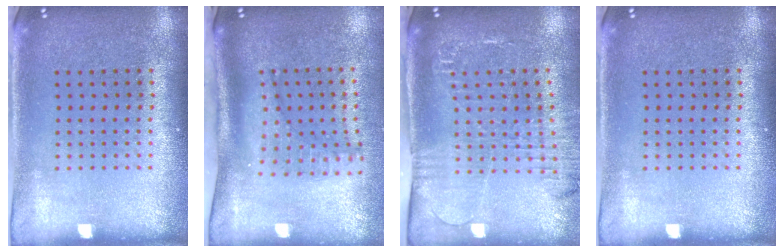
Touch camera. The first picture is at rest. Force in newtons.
{"total": 1.6, "press": 1.3, "slide": 0.9}
{"total": 1.9, "press": 1.9, "slide": 0.4}
{"total": 0.0}